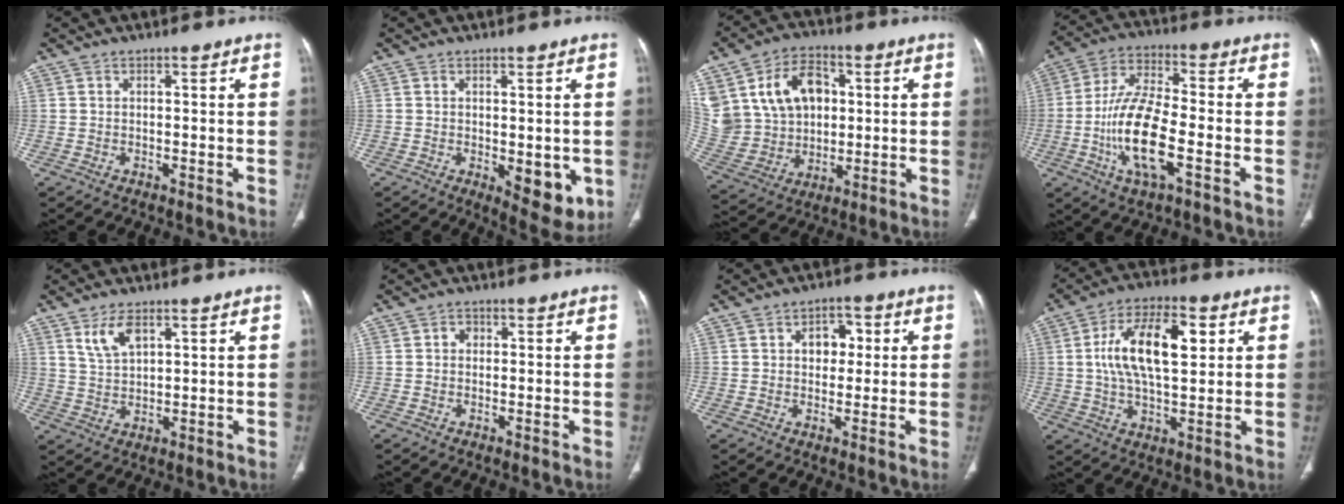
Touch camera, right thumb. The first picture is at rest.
{"total": 7.8, "force": [-1.6, 3.5, 6.7], "torque": [-0.065, -0.016, -0.009]}
{"total": 21.2, "force": [5.7, 16.3, 12.3], "torque": [-0.232, 0.019, 0.122]}
{"total": 14.9, "force": [-4.1, 5.2, 13.4], "torque": [-0.271, 0.017, -0.079]}
{"total": 5.4, "force": [3.1, 2.4, 3.8], "torque": [-0.070, -0.015, 0.067]}
{"total": 3.1, "force": [0.5, 2.7, 1.5], "torque": [-0.004, 0.007, 0.002]}
{"total": 5.6, "force": [1.2, 4.1, 3.7], "torque": [-0.023, 0.006, 0.014]}
{"total": 15.4, "force": [3.4, 7.3, 13.1], "torque": [-0.222, 0.007, 0.058]}